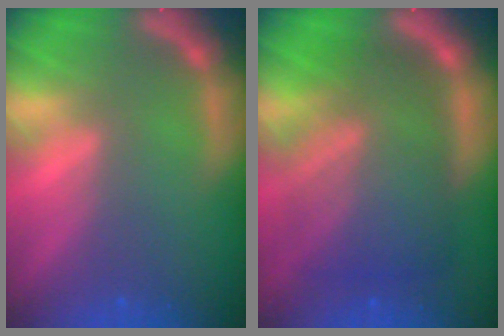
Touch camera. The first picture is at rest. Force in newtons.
{"total": 10.0}